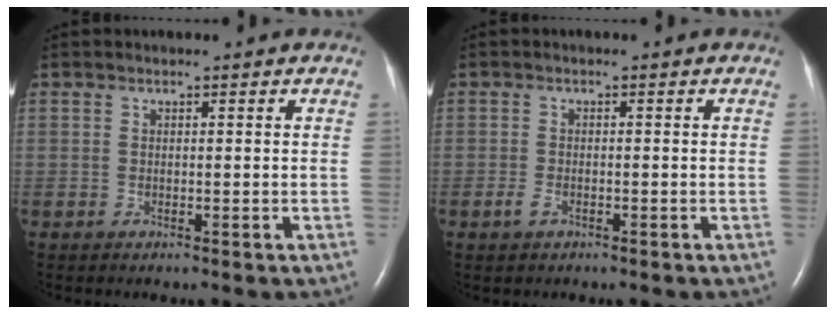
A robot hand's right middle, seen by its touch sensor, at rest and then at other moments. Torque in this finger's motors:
{"motor_torque": [-0.20, 0.04, 0.06, -0.01]}